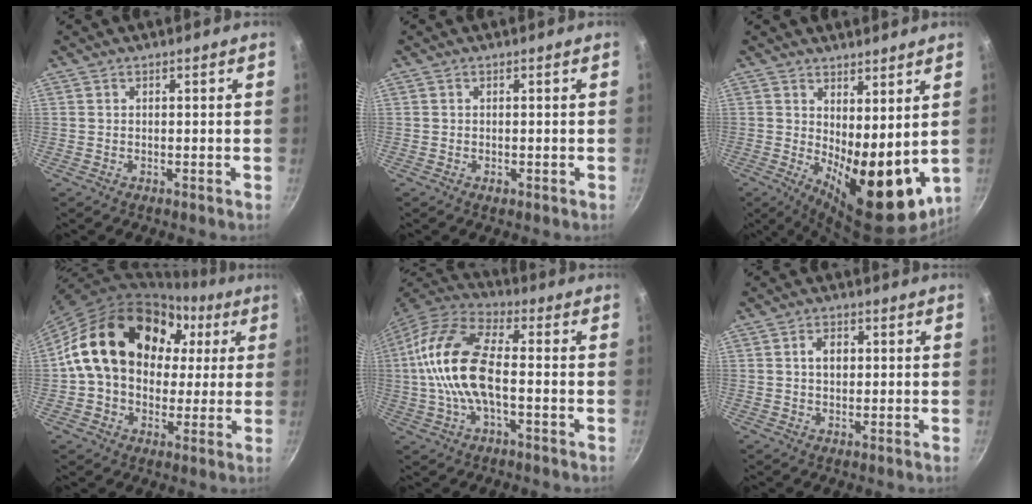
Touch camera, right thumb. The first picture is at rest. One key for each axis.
{"total": 1.0, "fx": -0.4, "fy": 0.6, "fz": 0.7, "tx": -0.010, "ty": 0.001, "tz": -0.006}
{"total": 15.0, "fx": 1.6, "fy": 6.6, "fz": 13.4, "tx": -0.148, "ty": -0.036, "tz": 0.040}
{"total": 22.1, "fx": 4.4, "fy": 16.6, "fz": 14.0, "tx": -0.207, "ty": 0.033, "tz": 0.068}
{"total": 16.1, "fx": -0.7, "fy": 7.3, "fz": 14.4, "tx": -0.278, "ty": 0.035, "tz": -0.029}
{"total": 3.7, "fx": 0.6, "fy": 2.6, "fz": 2.5, "tx": -0.027, "ty": 0.006, "tz": 0.008}